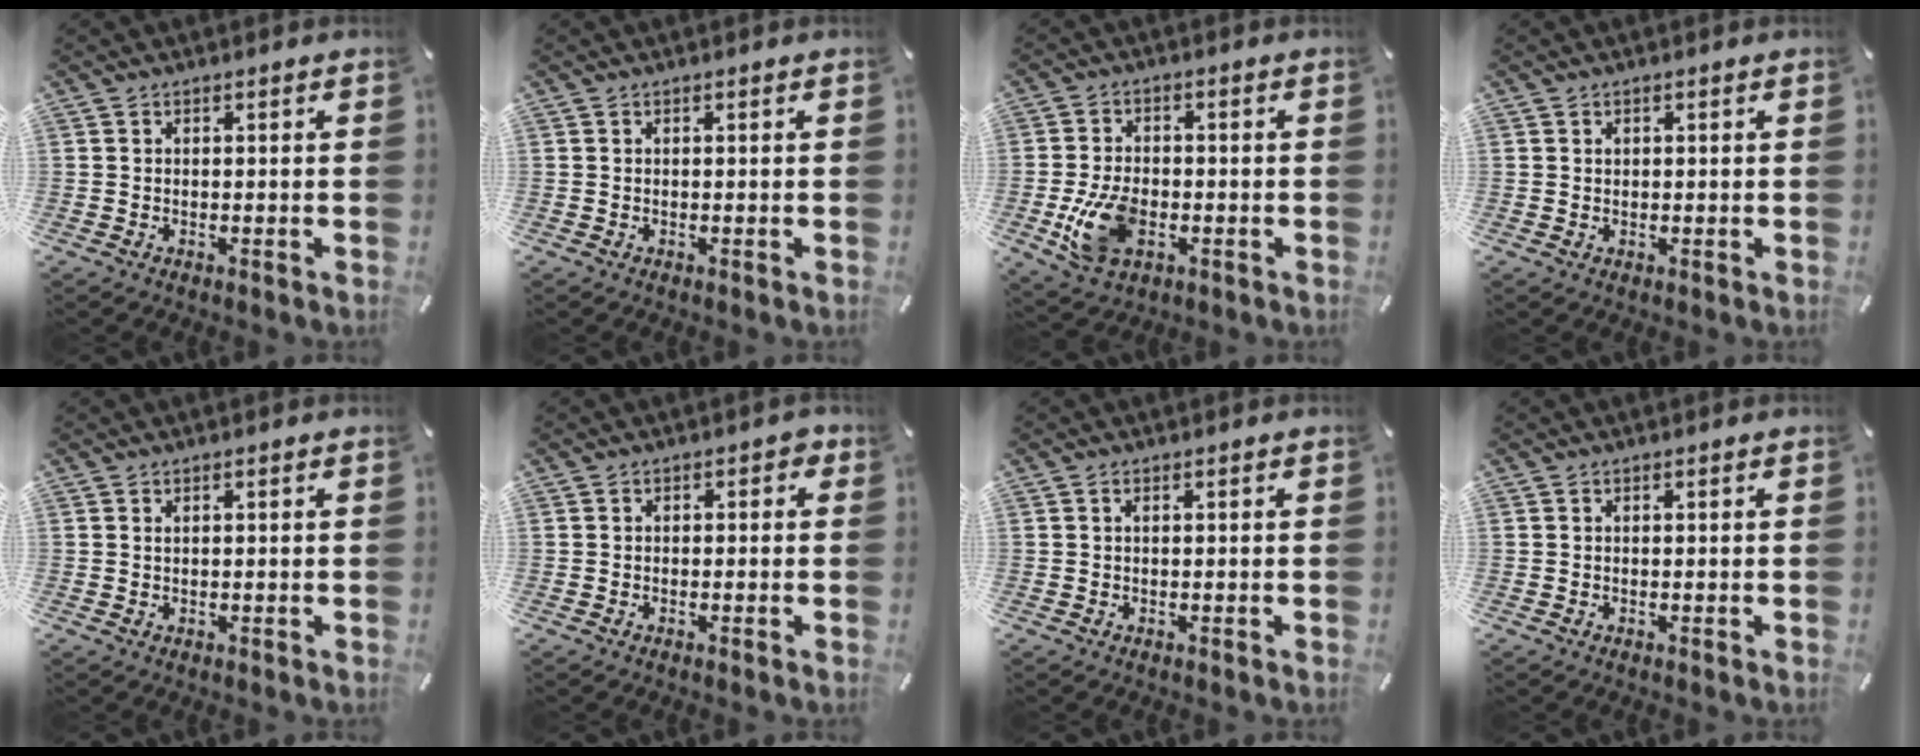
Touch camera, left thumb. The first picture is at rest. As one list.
[{"total": 0.0}, {"total": 11.0, "force": [-2.7, 7.2, 7.9], "torque": [-0.167, 0.001, -0.047]}, {"total": 0.8, "force": [0.2, 0.7, 0.2], "torque": [0.004, -0.001, 0.003]}, {"total": 0.5, "force": [0.3, 0.2, 0.4], "torque": [-0.007, -0.001, 0.006]}, {"total": 1.4, "force": [-0.4, 1.0, 0.9], "torque": [-0.009, 0.004, -0.011]}, {"total": 0.6, "force": [0.1, 0.1, 0.6], "torque": [-0.011, 0.001, 0.001]}, {"total": 0.0}]